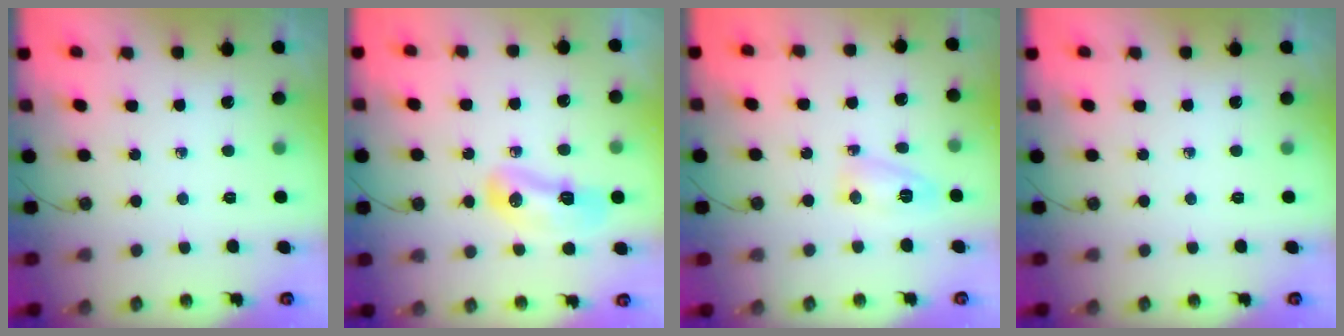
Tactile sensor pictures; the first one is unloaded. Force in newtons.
{"total": 10.5, "press": 10.4, "slide": 1.4}
{"total": 5.1, "press": 5.0, "slide": 0.8}
{"total": 0.0}